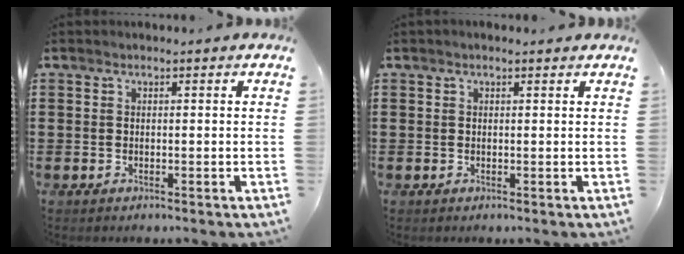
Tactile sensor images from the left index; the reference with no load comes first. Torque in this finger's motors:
{"motor_torque": [2.14, 0.00, -0.02, -0.05]}